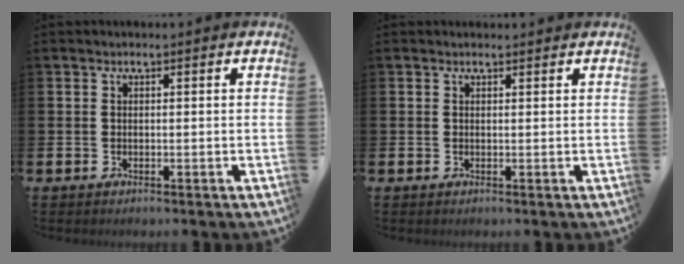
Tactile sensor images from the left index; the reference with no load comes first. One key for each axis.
{"total": 0.5, "fx": 0.5, "fy": 0.1, "fz": 0.1, "tx": 0.008, "ty": -0.003, "tz": 0.007}